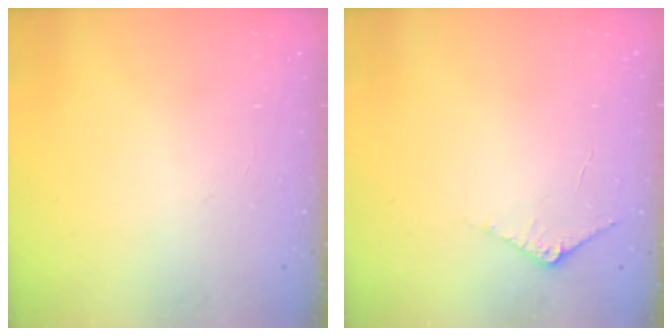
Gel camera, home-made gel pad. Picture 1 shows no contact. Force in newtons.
{"total": 5.7, "press": 5.7, "slide": 0.6}